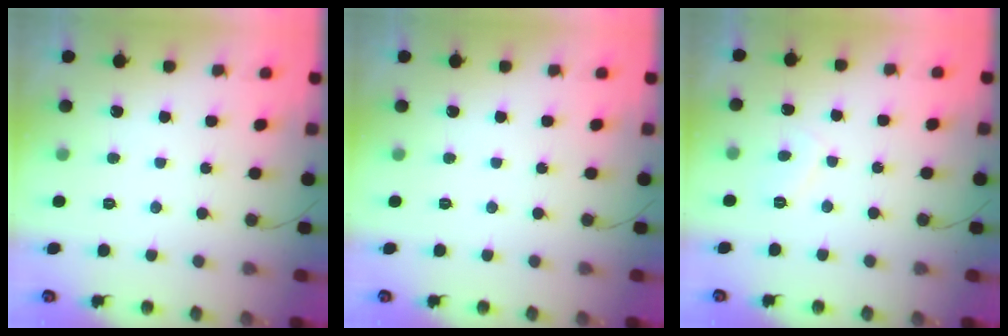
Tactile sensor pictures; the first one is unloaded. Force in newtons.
{"total": 0.0}
{"total": 1.7, "press": 1.6, "slide": 0.6}